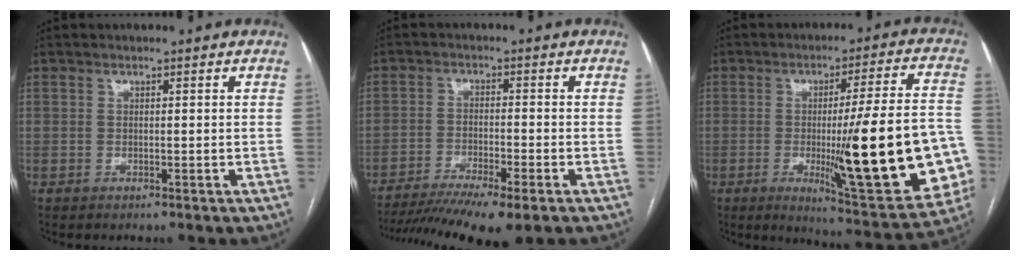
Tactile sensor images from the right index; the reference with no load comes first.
{"total": 13.6, "force": [-10.4, 1.1, 8.6], "torque": [-0.143, -0.027, -0.166]}
{"total": 23.4, "force": [-4.4, 2.4, 22.8], "torque": [-0.256, -0.005, -0.050]}